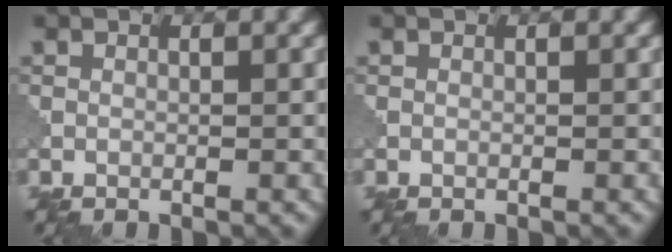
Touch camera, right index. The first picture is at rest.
{"total": 0.0}